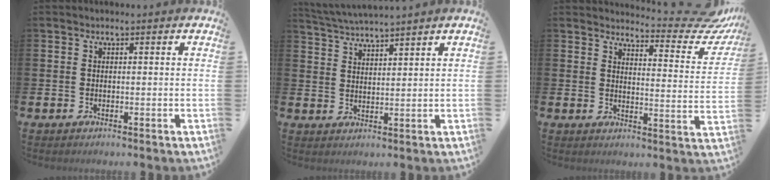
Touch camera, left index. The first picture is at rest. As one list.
[{"total": 3.5, "force": [3.5, -0.5, 0.1], "torque": [-0.014, -0.018, 0.063]}, {"total": 5.7, "force": [5.2, 1.2, 1.9], "torque": [-0.022, -0.054, 0.078]}]